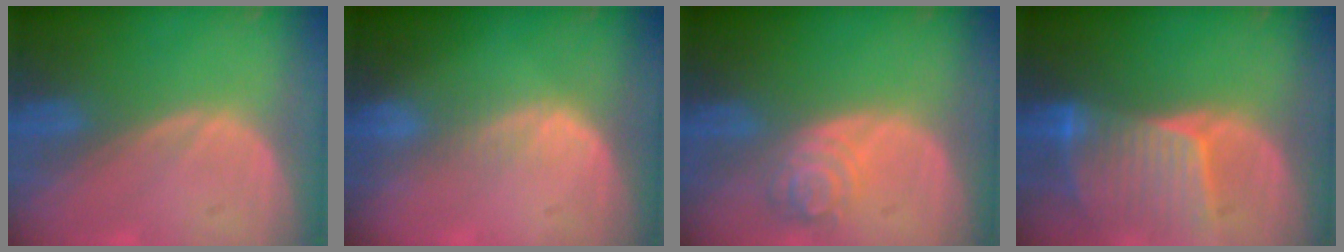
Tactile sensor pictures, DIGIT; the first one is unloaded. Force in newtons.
{"total": 2.3, "press": 1.6, "slide": 1.6}
{"total": 4.3, "press": 4.3, "slide": 0.4}
{"total": 8.4, "press": 7.6, "slide": 3.5}